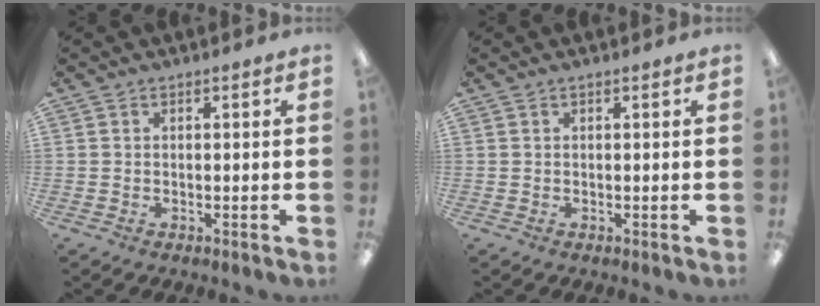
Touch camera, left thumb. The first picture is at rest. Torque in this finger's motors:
{"motor_torque": [-0.04, 0.02, -0.04, 0.03, 0.00]}